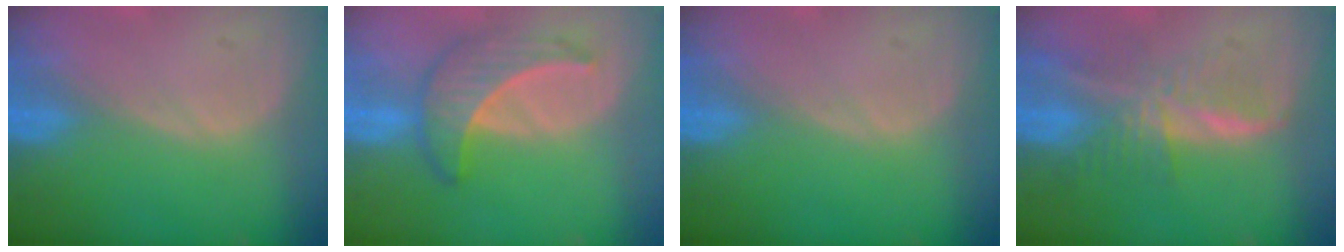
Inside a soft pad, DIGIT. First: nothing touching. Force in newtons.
{"total": 6.4, "press": 6.2, "slide": 1.4}
{"total": 0.0}
{"total": 7.8, "press": 6.5, "slide": 4.3}